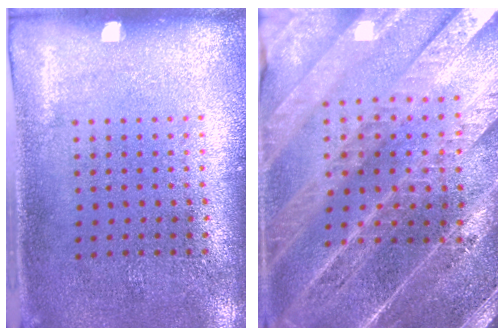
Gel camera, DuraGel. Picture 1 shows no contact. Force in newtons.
{"total": 5.1, "press": 4.4, "slide": 2.6}